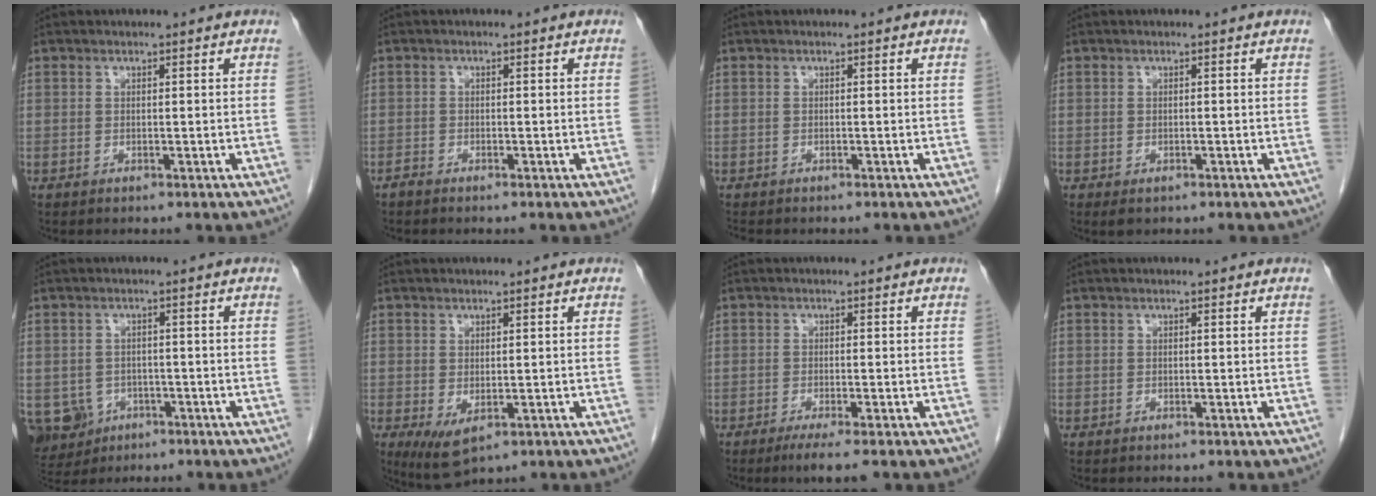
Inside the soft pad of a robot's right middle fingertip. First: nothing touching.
{"total": 0.7, "force": [-0.7, 0.0, 0.2], "torque": [-0.008, -0.001, -0.016]}
{"total": 1.9, "force": [-1.6, 0.5, 0.7], "torque": [-0.014, -0.004, -0.021]}
{"total": 1.4, "force": [-0.9, 0.8, 0.8], "torque": [-0.013, -0.001, -0.005]}
{"total": 7.3, "force": [-3.6, 6.0, 2.1], "torque": [-0.050, 0.002, -0.049]}
{"total": 4.5, "force": [-1.4, 2.0, 3.8], "torque": [-0.066, -0.016, -0.008]}
{"total": 3.5, "force": [-2.4, 0.0, 2.6], "torque": [-0.041, -0.011, -0.040]}
{"total": 0.0}